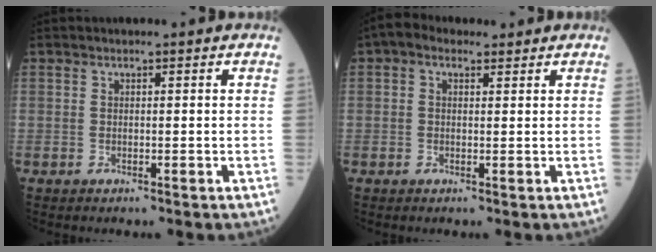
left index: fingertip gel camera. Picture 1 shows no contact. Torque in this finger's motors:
{"motor_torque": [0.62, -0.52, 0.20, 0.04]}